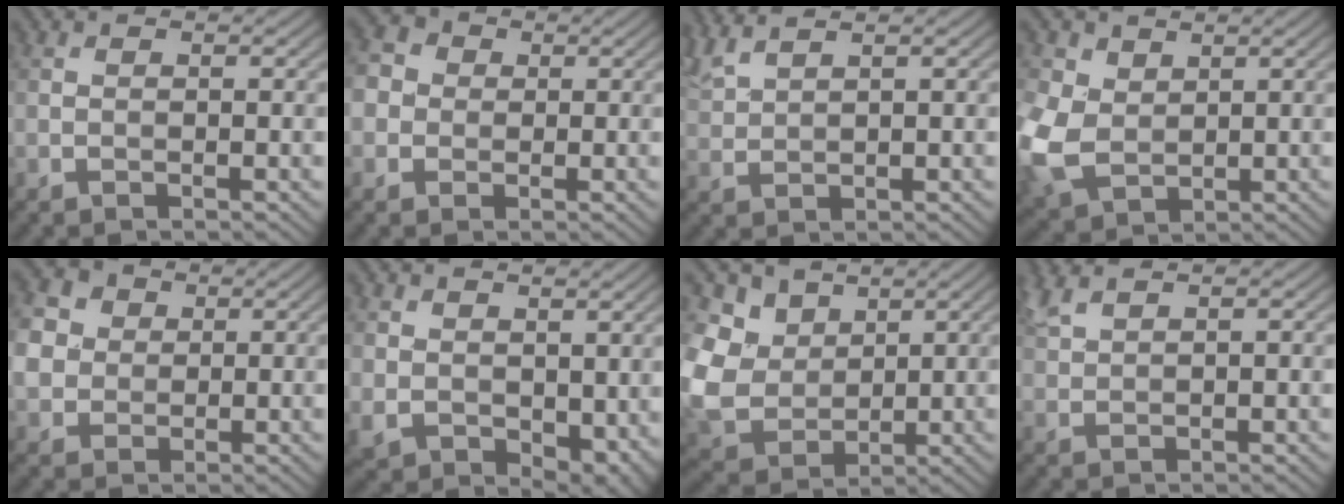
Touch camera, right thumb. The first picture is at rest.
{"total": 3.8, "force": [0.1, 3.6, 1.4], "torque": [-0.044, 0.006, -0.007]}
{"total": 3.9, "force": [3.3, 0.6, 2.1], "torque": [-0.059, 0.017, 0.074]}
{"total": 8.6, "force": [1.4, 6.5, 5.4], "torque": [-0.182, -0.003, 0.029]}
{"total": 5.8, "force": [1.0, 5.1, 2.5], "torque": [-0.090, 0.008, 0.015]}
{"total": 7.2, "force": [1.9, 5.1, 4.7], "torque": [-0.121, -0.029, 0.060]}
{"total": 10.2, "force": [3.3, 8.0, 5.4], "torque": [-0.176, 0.000, 0.063]}
{"total": 2.9, "force": [2.4, 0.4, 1.6], "torque": [-0.047, 0.012, 0.057]}